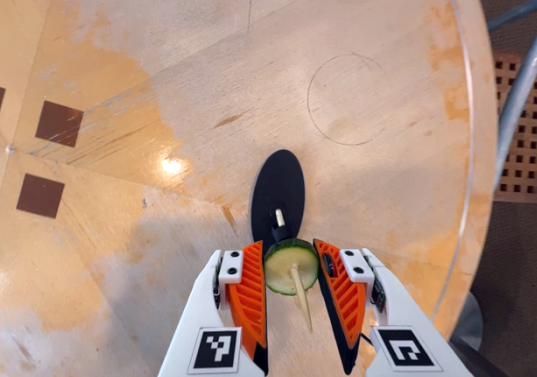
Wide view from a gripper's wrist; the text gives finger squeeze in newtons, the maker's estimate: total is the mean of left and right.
{"total": 9.7, "left": 9.9, "right": 9.5}